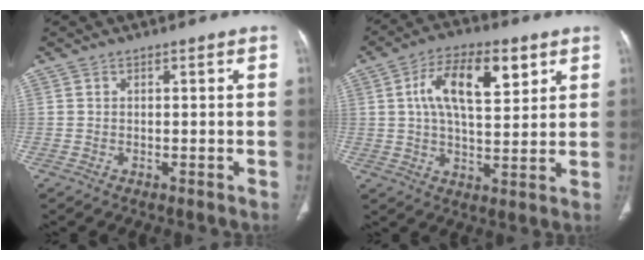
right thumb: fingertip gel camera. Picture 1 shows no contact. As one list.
[{"total": 13.5, "force": [4.8, 6.2, 11.0], "torque": [-0.172, -0.004, 0.079]}]